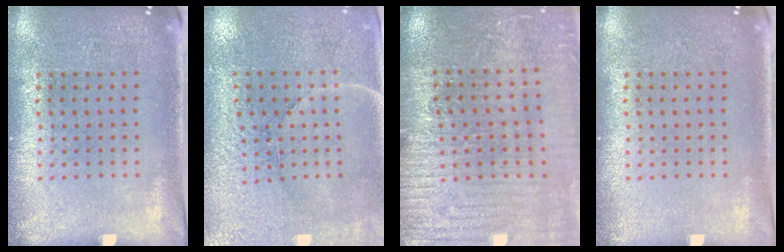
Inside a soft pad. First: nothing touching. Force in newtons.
{"total": 3.1, "press": 3.1, "slide": 0.6}
{"total": 2.9, "press": 2.9, "slide": 0.6}
{"total": 0.0}